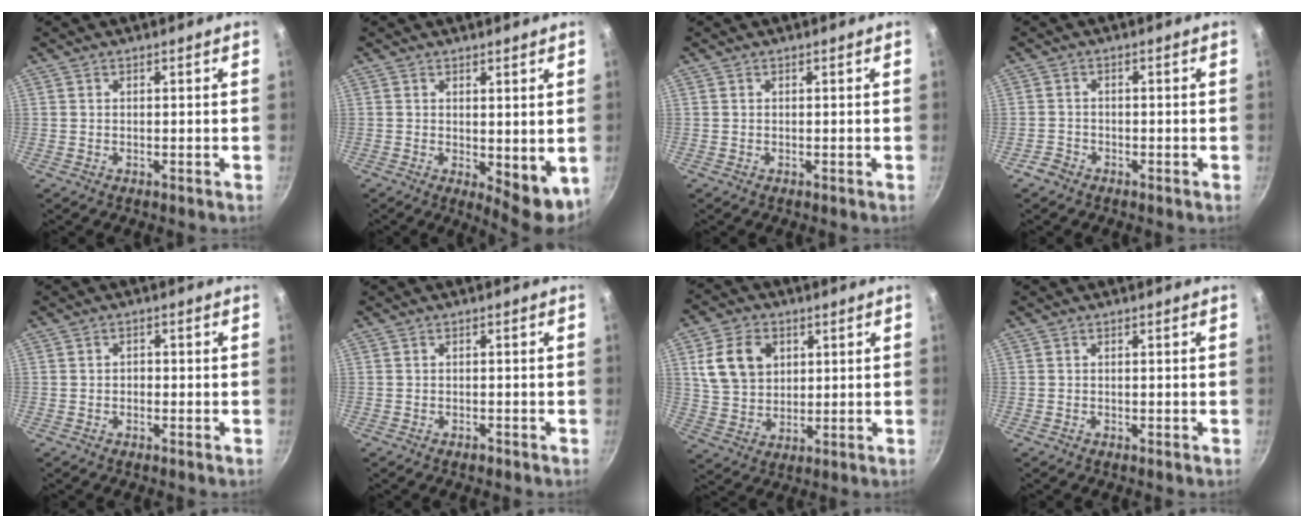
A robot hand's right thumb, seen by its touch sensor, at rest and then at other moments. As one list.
[{"total": 7.1, "force": [-0.7, 2.7, 6.5], "torque": [-0.075, -0.019, 0.000]}, {"total": 0.0}, {"total": 1.9, "force": [-1.5, 1.1, 0.2], "torque": [-0.002, 0.006, -0.031]}, {"total": 1.2, "force": [-0.4, 1.0, 0.6], "torque": [0.004, 0.006, -0.011]}, {"total": 0.8, "force": [-0.7, 0.4, 0.4], "torque": [-0.005, 0.004, -0.012]}, {"total": 11.1, "force": [3.5, 8.2, 6.5], "torque": [-0.100, -0.006, 0.072]}, {"total": 0.0}]